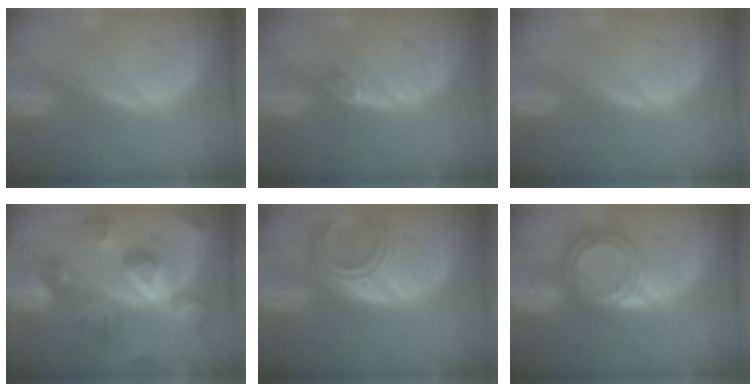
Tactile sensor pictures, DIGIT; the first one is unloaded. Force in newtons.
{"total": 1.7, "press": 1.7, "slide": 0.4}
{"total": 0.0}
{"total": 11.4, "press": 11.3, "slide": 1.1}
{"total": 5.2, "press": 5.1, "slide": 1.0}
{"total": 6.8, "press": 6.0, "slide": 3.2}